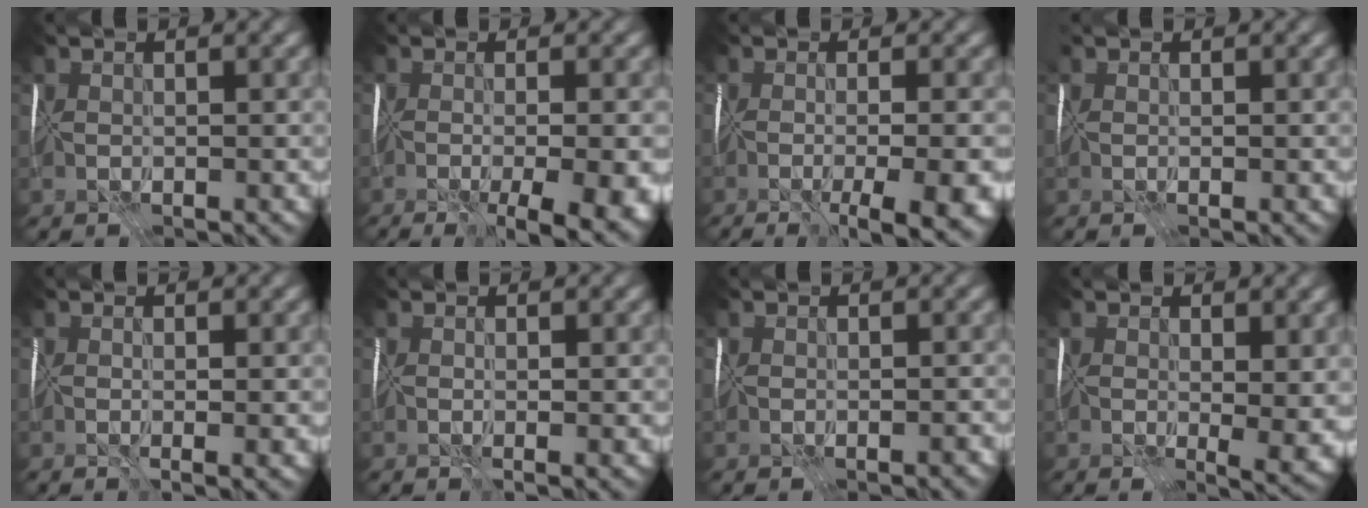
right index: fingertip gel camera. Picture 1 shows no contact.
{"total": 10.5, "force": [-4.8, 3.5, 8.7], "torque": [-0.110, -0.022, -0.036]}
{"total": 10.2, "force": [-5.3, 3.2, 8.2], "torque": [-0.096, -0.019, -0.038]}
{"total": 0.8, "force": [0.0, 0.2, 0.7], "torque": [-0.011, 0.002, 0.000]}
{"total": 1.7, "force": [-0.1, 0.3, 1.6], "torque": [-0.024, -0.004, 0.000]}
{"total": 1.0, "force": [0.1, 0.2, 1.0], "torque": [-0.013, 0.001, 0.001]}
{"total": 1.2, "force": [-1.0, 0.2, 0.6], "torque": [0.007, 0.003, -0.015]}
{"total": 6.4, "force": [0.8, 3.1, 5.5], "torque": [-0.075, -0.014, 0.028]}